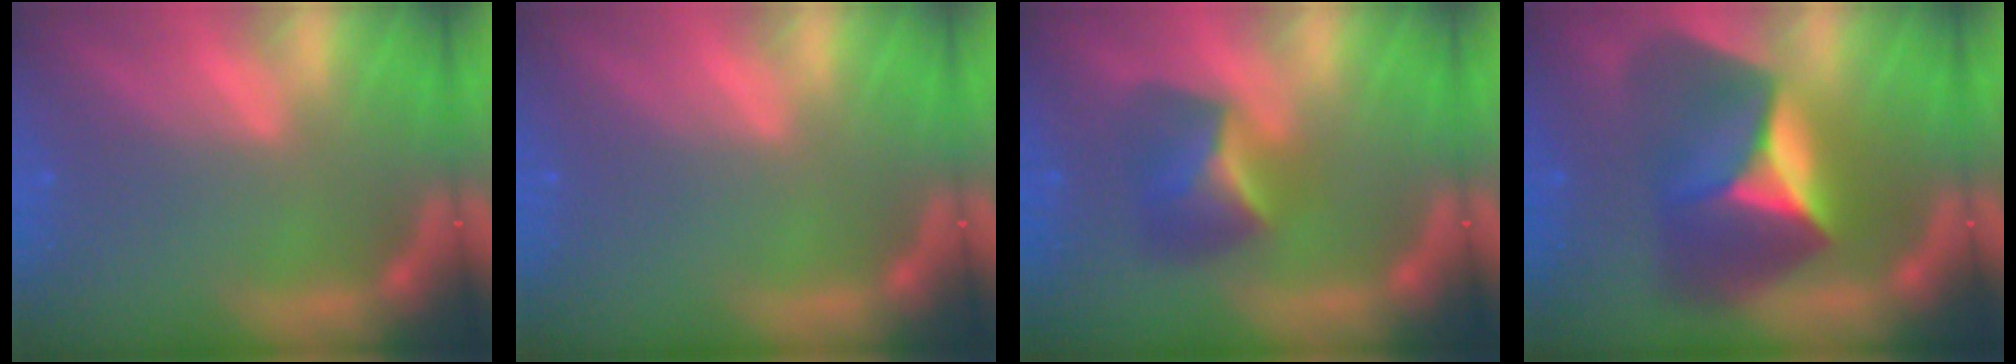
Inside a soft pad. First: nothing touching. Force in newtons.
{"total": 0.0}
{"total": 4.4}
{"total": 10.0}